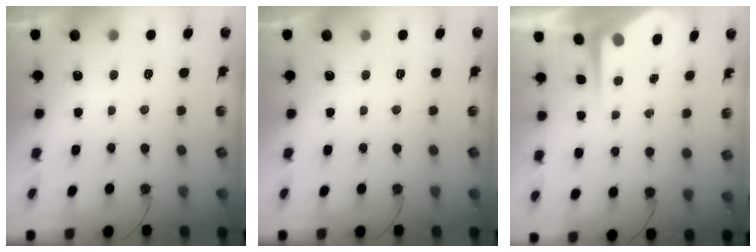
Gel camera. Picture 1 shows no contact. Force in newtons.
{"total": 0.0}
{"total": 6.1, "press": 6.0, "slide": 0.6}